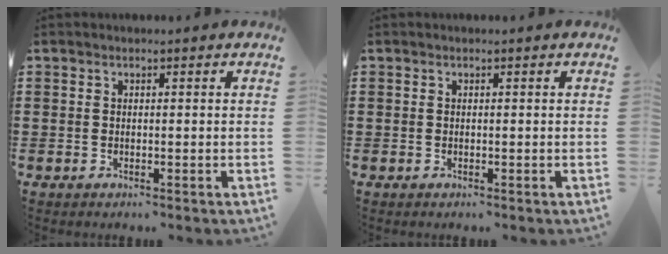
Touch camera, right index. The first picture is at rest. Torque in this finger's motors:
{"motor_torque": [-0.43, 0.65, 0.00, 0.00]}